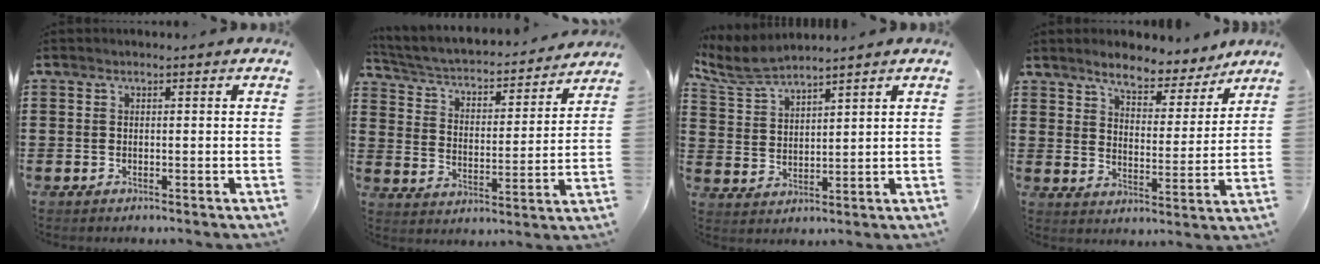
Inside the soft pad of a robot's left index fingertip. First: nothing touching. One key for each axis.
{"total": 3.1, "fx": 2.7, "fy": 0.8, "fz": 1.3, "tx": -0.043, "ty": -0.027, "tz": 0.034}
{"total": 5.3, "fx": 4.9, "fy": 0.7, "fz": 1.8, "tx": -0.054, "ty": -0.016, "tz": 0.090}
{"total": 6.0, "fx": 5.6, "fy": 1.2, "fz": 1.8, "tx": -0.053, "ty": -0.026, "tz": 0.095}